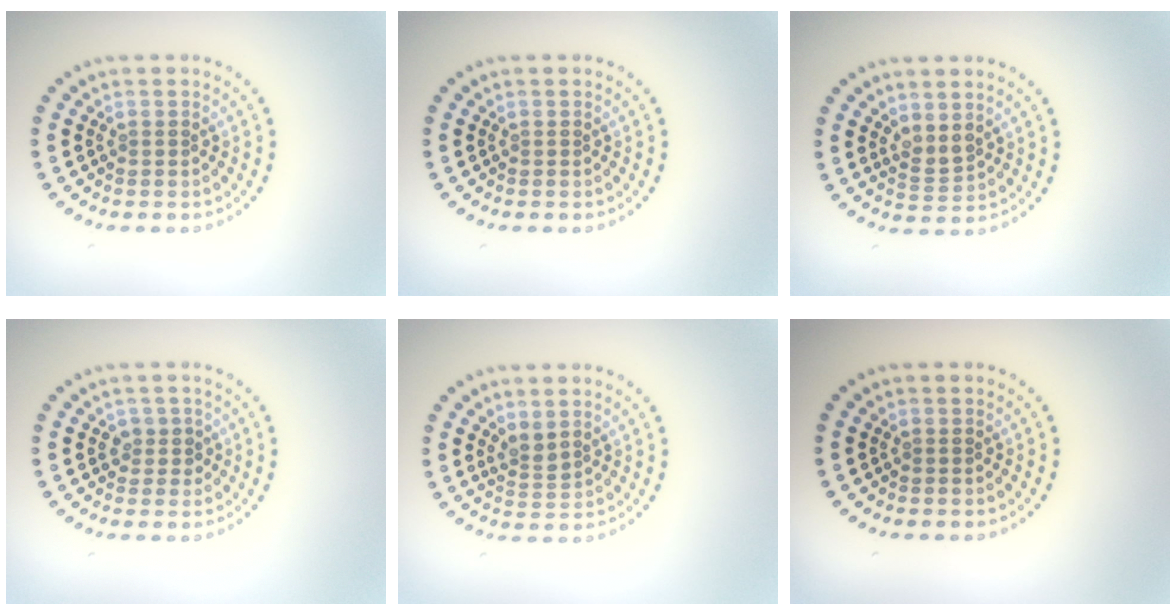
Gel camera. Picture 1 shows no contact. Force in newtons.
{"total": 0.0}
{"total": 1.6, "press": 1.4, "slide": 0.9}
{"total": 1.5, "press": 1.3, "slide": 0.8}
{"total": 1.5, "press": 1.3, "slide": 0.7}
{"total": 0.0}